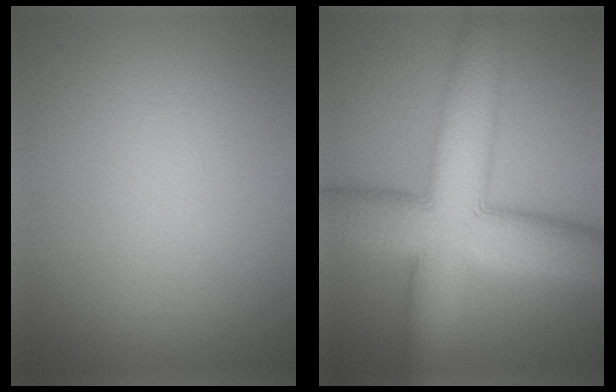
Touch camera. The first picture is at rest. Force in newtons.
{"total": 12.3, "press": 12.3, "slide": 0.5}